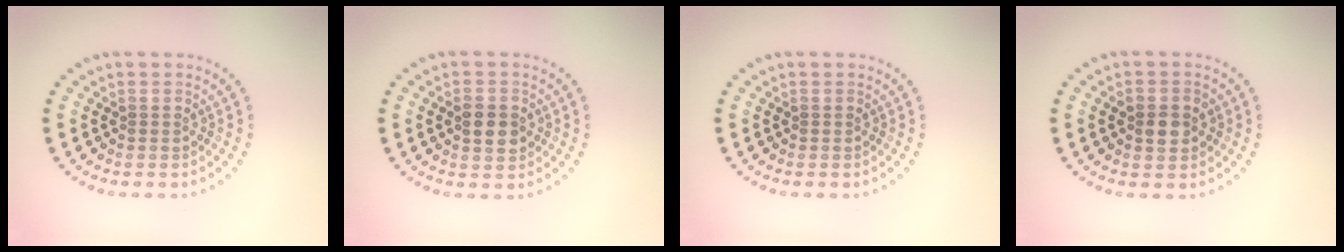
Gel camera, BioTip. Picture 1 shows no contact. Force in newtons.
{"total": 2.8, "press": 2.8, "slide": 0.2}
{"total": 0.0}
{"total": 2.5, "press": 2.4, "slide": 0.3}